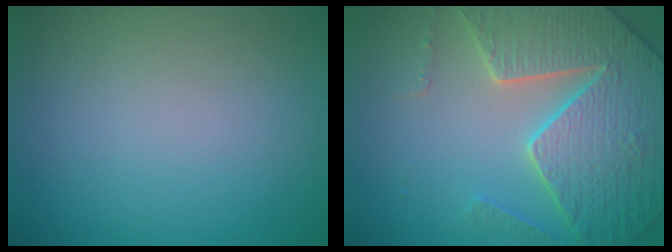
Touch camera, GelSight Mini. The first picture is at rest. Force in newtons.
{"total": 7.6, "press": 7.3, "slide": 1.9}